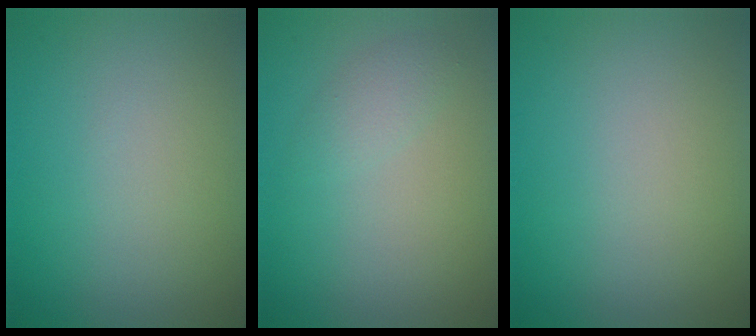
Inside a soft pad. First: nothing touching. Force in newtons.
{"total": 1.4, "press": 1.4, "slide": 0.1}
{"total": 0.0}